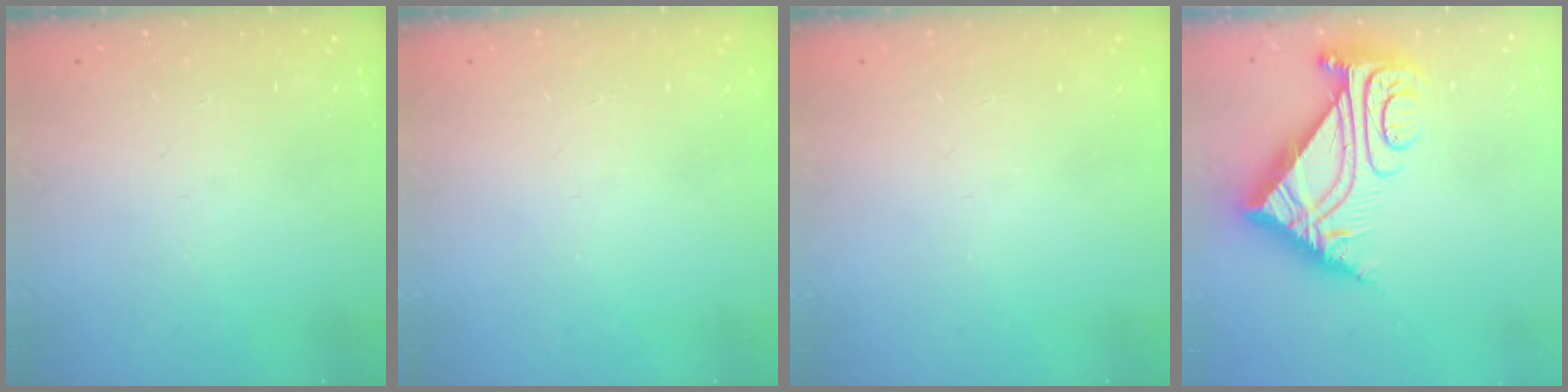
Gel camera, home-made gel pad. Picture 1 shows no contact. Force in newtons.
{"total": 0.0}
{"total": 0.0}
{"total": 10.3, "press": 10.2, "slide": 1.2}